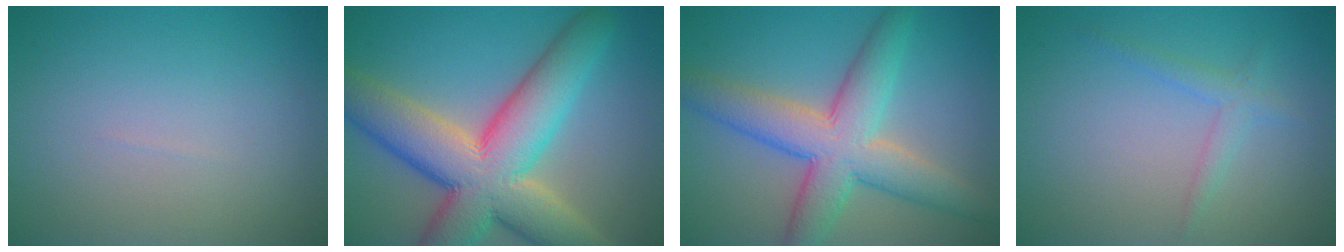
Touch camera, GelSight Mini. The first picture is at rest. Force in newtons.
{"total": 12.6, "press": 12.6, "slide": 0.9}
{"total": 8.0, "press": 8.0, "slide": 0.3}
{"total": 1.6, "press": 1.6, "slide": 0.2}